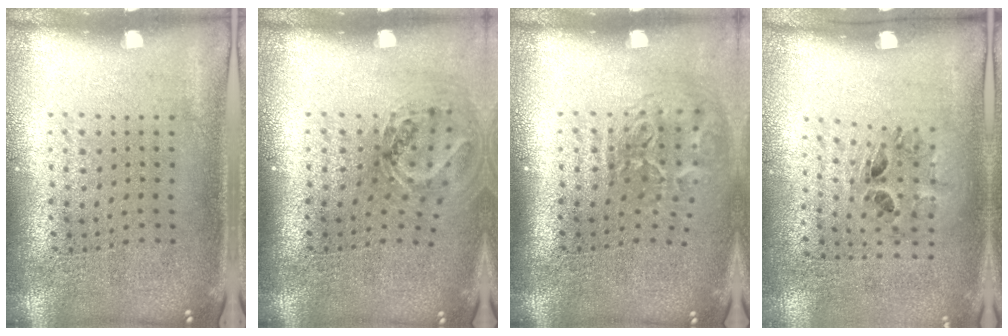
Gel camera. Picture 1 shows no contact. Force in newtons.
{"total": 1.1, "press": 1.1, "slide": 0.4}
{"total": 2.0, "press": 1.3, "slide": 1.5}
{"total": 1.3, "press": 0.7, "slide": 1.2}